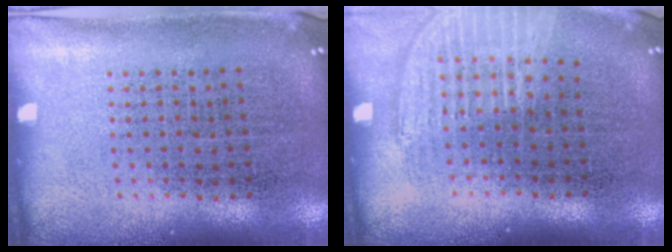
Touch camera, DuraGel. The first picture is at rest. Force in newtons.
{"total": 1.2, "press": 1.2, "slide": 0.3}